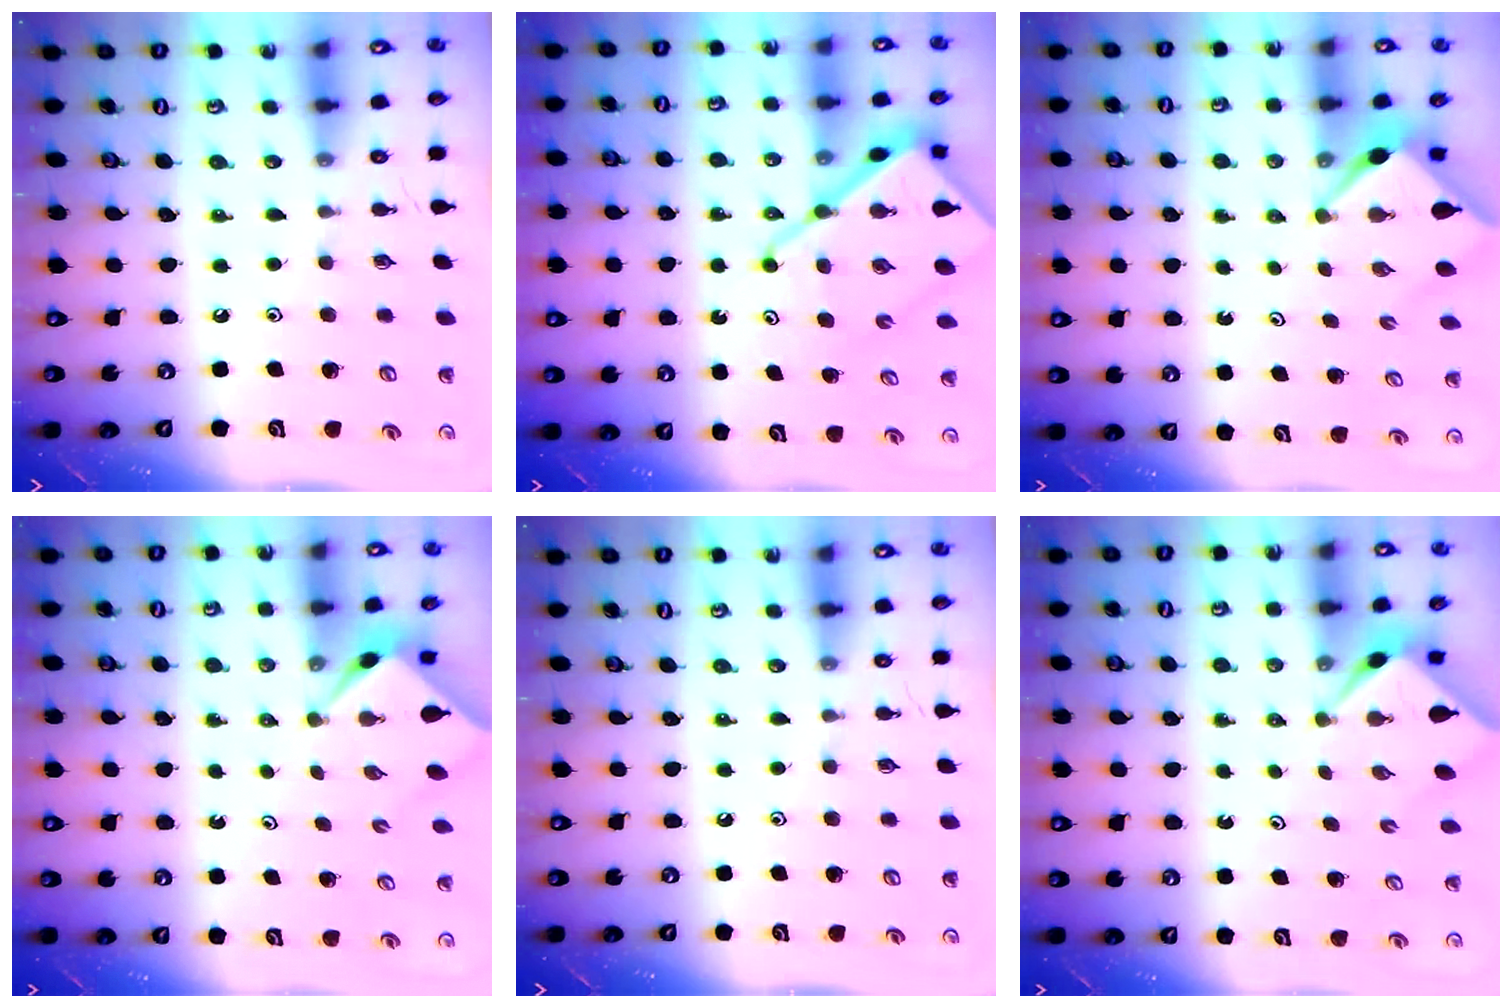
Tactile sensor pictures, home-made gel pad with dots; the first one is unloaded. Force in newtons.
{"total": 14.7, "press": 14.6, "slide": 1.8}
{"total": 2.9, "press": 2.9, "slide": 0.4}
{"total": 2.2, "press": 2.2, "slide": 0.3}
{"total": 0.0}
{"total": 2.1, "press": 2.1, "slide": 0.3}